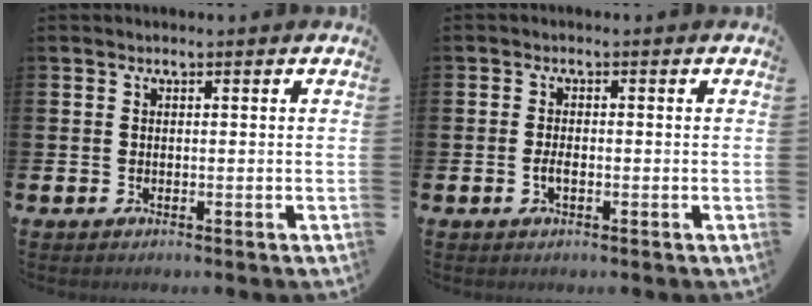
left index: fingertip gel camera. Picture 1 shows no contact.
{"total": 1.6, "force": [-0.5, 0.7, 1.3], "torque": [-0.020, -0.001, -0.011]}